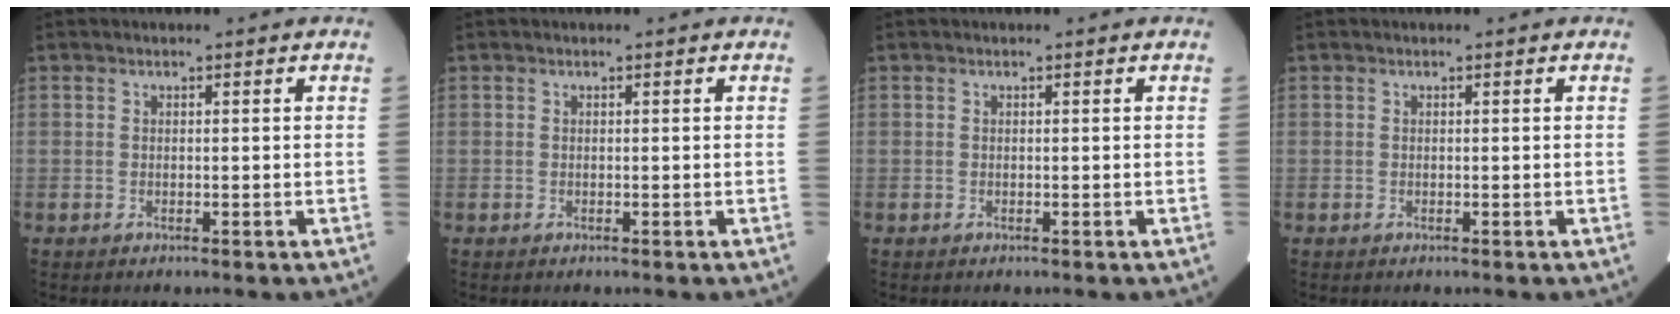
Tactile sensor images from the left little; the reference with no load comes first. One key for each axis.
{"total": 0.0}
{"total": 0.0}
{"total": 0.0}